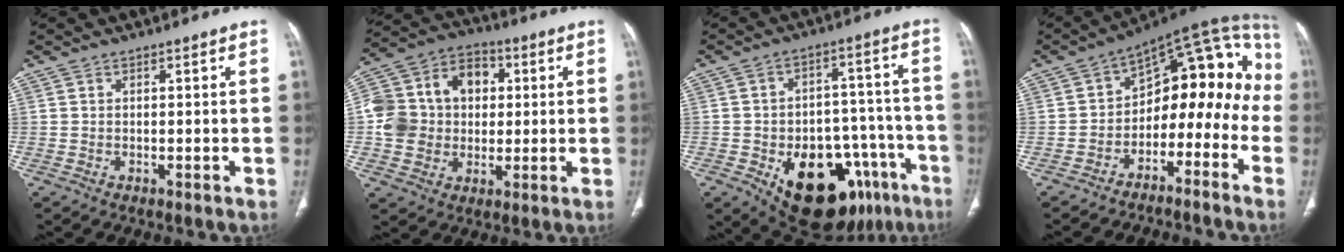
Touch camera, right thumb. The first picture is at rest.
{"total": 15.9, "force": [1.1, 13.5, 8.3], "torque": [-0.127, 0.033, 0.019]}
{"total": 23.7, "force": [-11.8, 13.4, 15.5], "torque": [-0.162, 0.067, -0.157]}
{"total": 18.0, "force": [-6.4, 10.9, 12.8], "torque": [-0.133, 0.122, -0.103]}